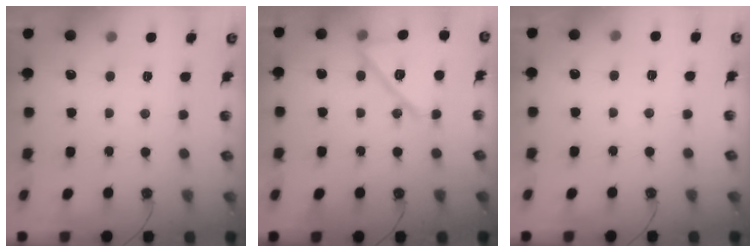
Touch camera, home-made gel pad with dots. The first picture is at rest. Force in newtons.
{"total": 17.0, "press": 16.9, "slide": 1.9}
{"total": 2.7, "press": 1.7, "slide": 2.1}